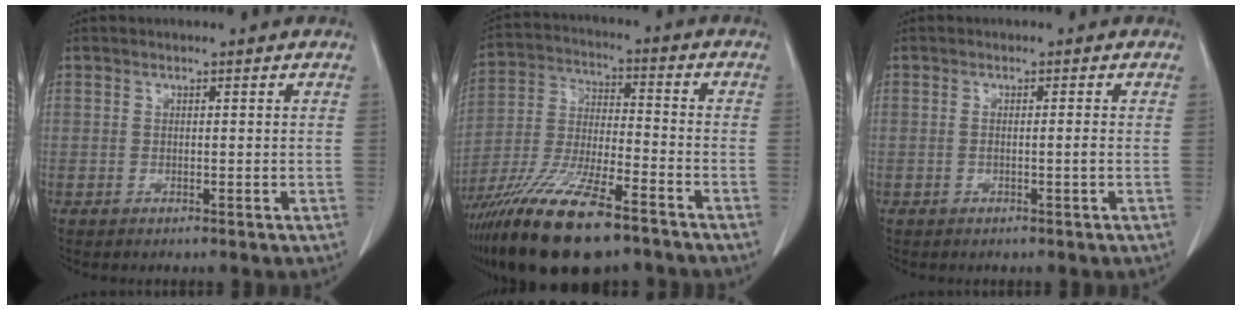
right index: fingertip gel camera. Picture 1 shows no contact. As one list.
[{"total": 19.3, "force": [-13.6, 4.1, 13.1], "torque": [-0.265, -0.037, -0.245]}, {"total": 1.0, "force": [-0.3, -0.2, 0.9], "torque": [-0.020, 0.001, -0.001]}]